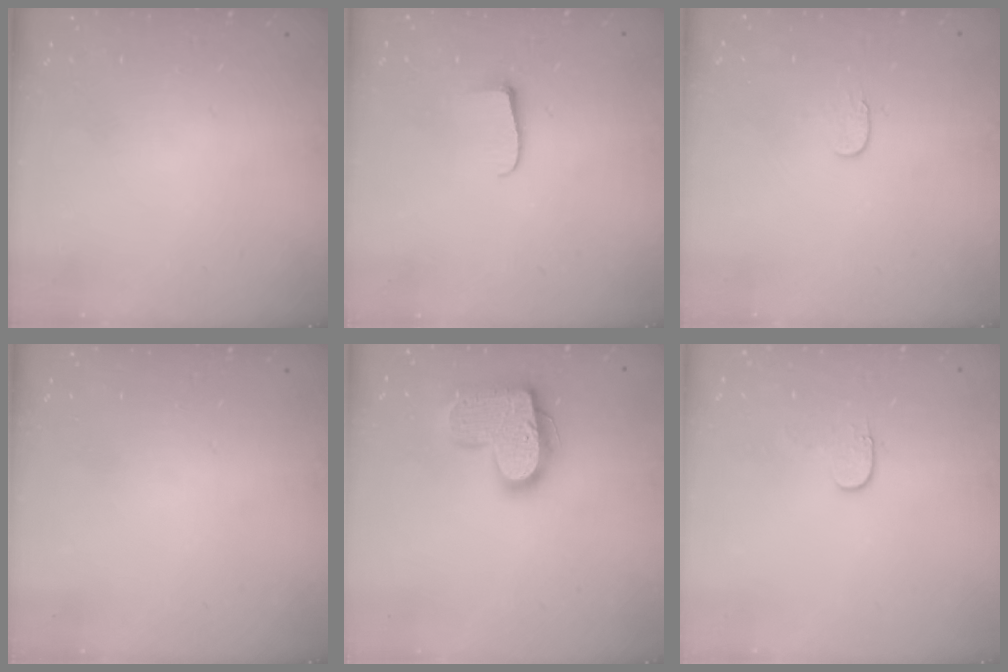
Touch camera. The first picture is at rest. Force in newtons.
{"total": 6.0, "press": 5.9, "slide": 0.6}
{"total": 4.0, "press": 3.9, "slide": 0.5}
{"total": 0.0}
{"total": 16.4, "press": 16.4, "slide": 1.0}
{"total": 3.6, "press": 3.6, "slide": 0.4}